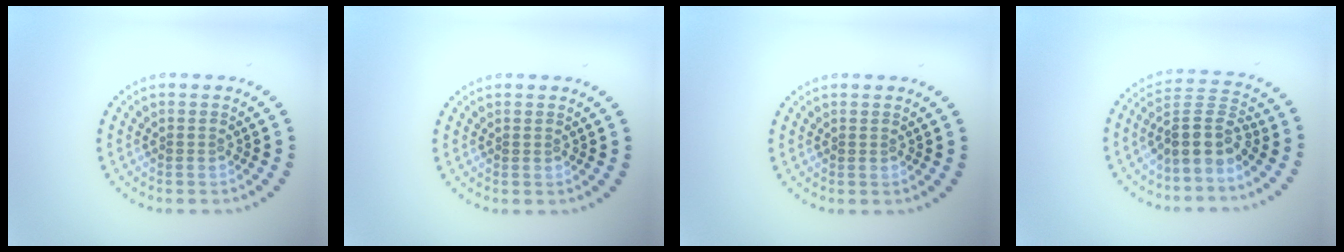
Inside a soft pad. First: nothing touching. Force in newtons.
{"total": 0.0}
{"total": 0.0}
{"total": 4.1, "press": 3.5, "slide": 2.1}